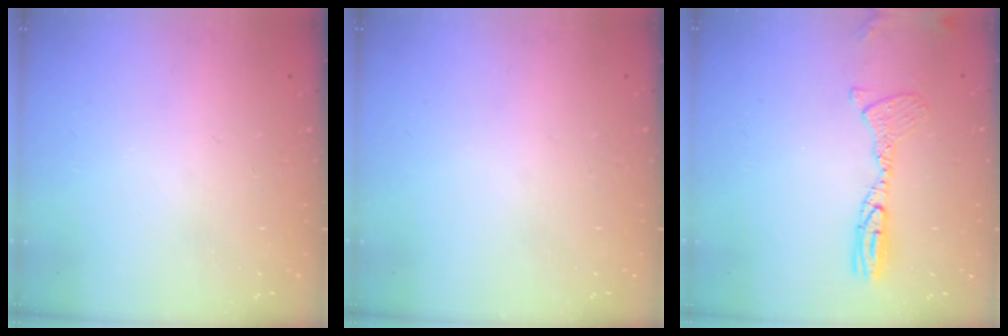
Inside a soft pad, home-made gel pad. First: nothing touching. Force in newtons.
{"total": 0.0}
{"total": 11.8, "press": 11.6, "slide": 2.1}